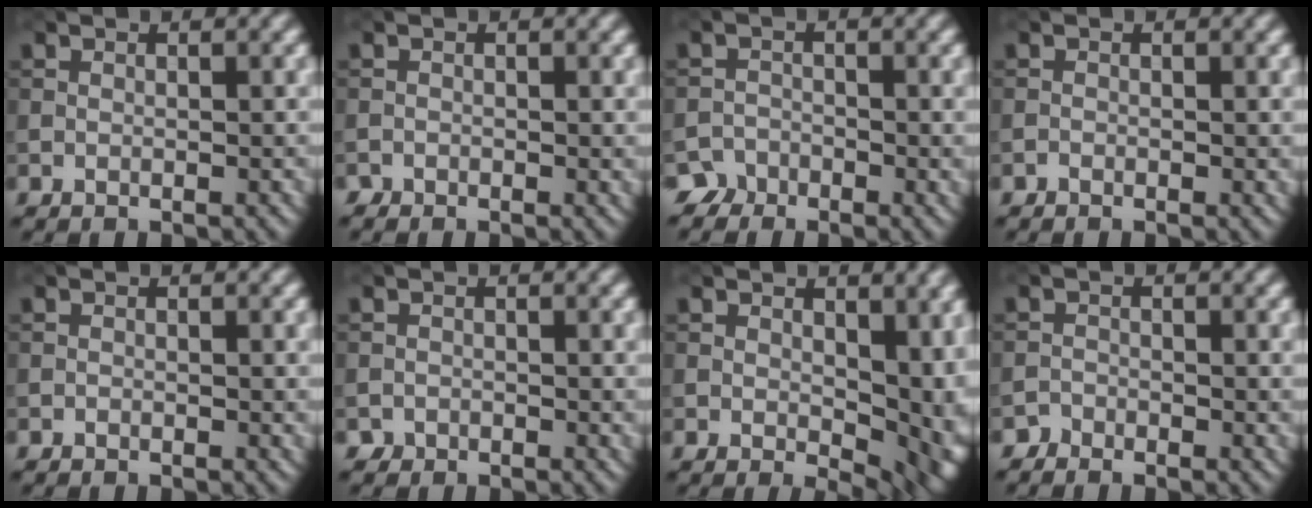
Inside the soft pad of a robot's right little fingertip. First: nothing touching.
{"total": 0.9, "force": [-0.5, -0.1, -0.7], "torque": [0.019, 0.002, -0.016]}
{"total": 2.5, "force": [-2.2, 0.8, -0.8], "torque": [0.029, 0.006, -0.042]}
{"total": 0.6, "force": [-0.3, -0.2, -0.4], "torque": [0.013, 0.005, -0.010]}
{"total": 0.6, "force": [0.0, -0.3, -0.5], "torque": [0.013, 0.002, -0.004]}
{"total": 0.8, "force": [-0.4, 0.3, -0.6], "torque": [0.023, 0.000, -0.015]}
{"total": 8.9, "force": [1.0, 5.6, 6.9], "torque": [-0.101, -0.023, 0.037]}
{"total": 1.3, "force": [-1.1, -0.1, -0.8], "torque": [0.018, 0.012, -0.026]}